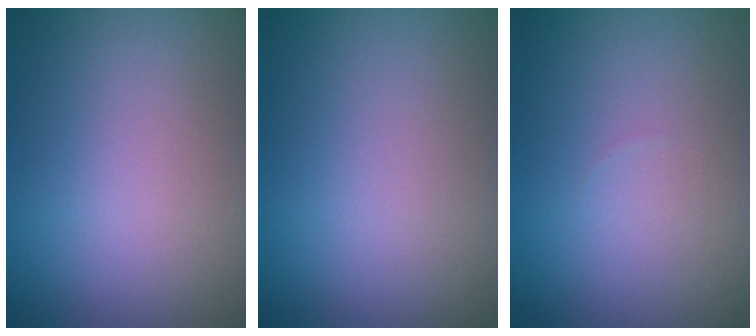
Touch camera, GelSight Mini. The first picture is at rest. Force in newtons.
{"total": 0.0}
{"total": 0.0}